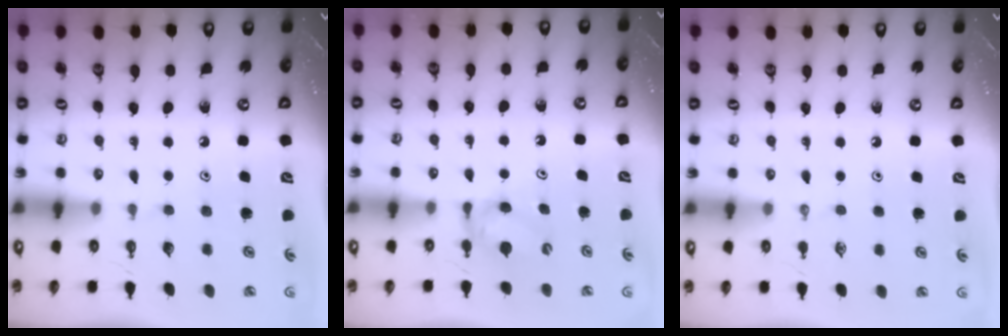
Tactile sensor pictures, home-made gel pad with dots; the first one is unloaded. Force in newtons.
{"total": 5.2, "press": 5.1, "slide": 0.5}
{"total": 0.0}